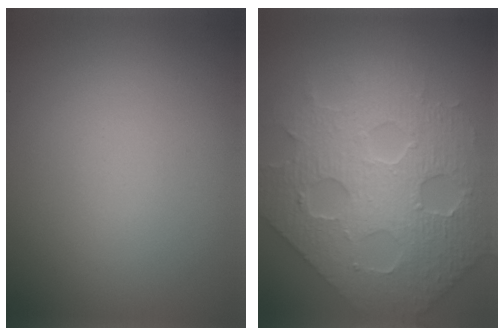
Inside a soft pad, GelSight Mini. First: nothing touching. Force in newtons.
{"total": 7.9, "press": 6.5, "slide": 4.4}